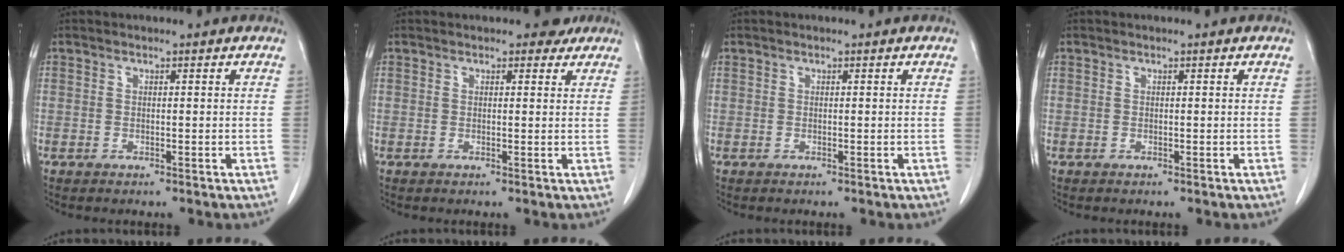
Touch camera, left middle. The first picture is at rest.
{"total": 2.3, "force": [2.0, 0.8, 0.7], "torque": [-0.009, 0.002, 0.016]}
{"total": 0.0}
{"total": 0.0}